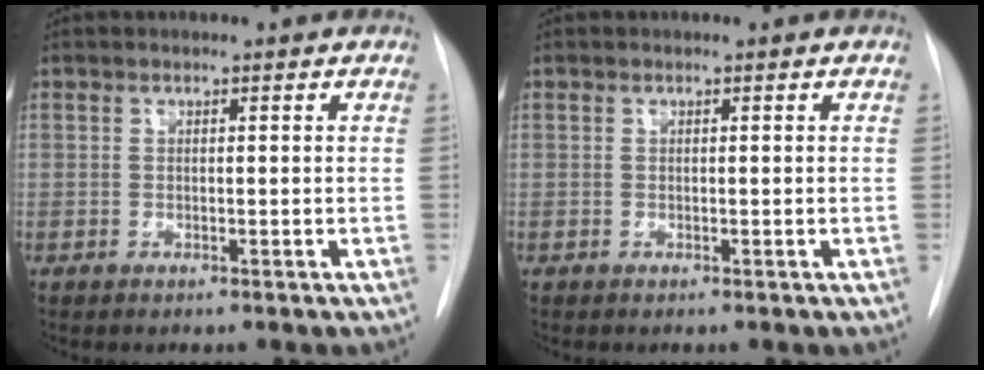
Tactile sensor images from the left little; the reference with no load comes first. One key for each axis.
{"total": 0.0}